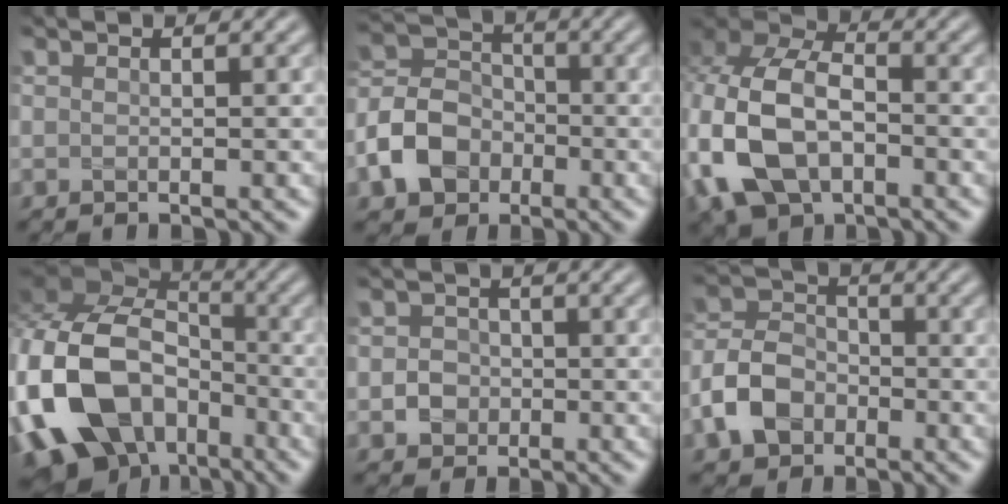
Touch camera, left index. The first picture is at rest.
{"total": 5.9, "force": [-2.5, 4.5, 2.9], "torque": [-0.063, 0.007, -0.058]}
{"total": 11.1, "force": [-2.6, 7.7, 7.6], "torque": [-0.200, -0.011, -0.056]}
{"total": 16.4, "force": [-5.1, 11.8, 10.2], "torque": [-0.252, -0.013, -0.095]}
{"total": 2.2, "force": [-0.5, 2.0, 0.8], "torque": [0.005, 0.002, -0.018]}
{"total": 5.2, "force": [-2.3, 3.8, 2.7], "torque": [-0.059, 0.008, -0.054]}